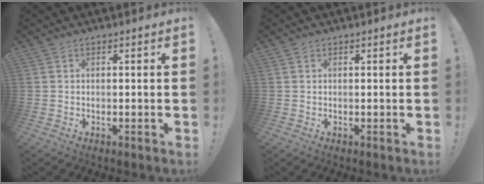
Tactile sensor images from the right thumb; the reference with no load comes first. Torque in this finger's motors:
{"motor_torque": [-0.03, 0.21, -0.31, 0.04, -0.01]}